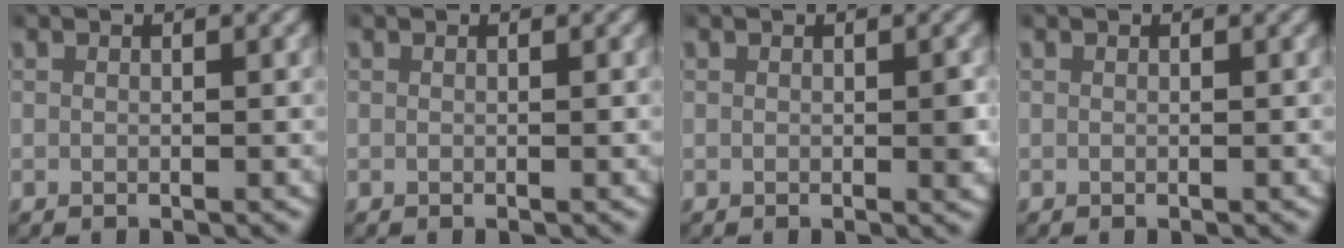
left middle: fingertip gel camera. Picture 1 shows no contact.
{"total": 0.0}
{"total": 0.8, "force": [0.1, 0.3, 0.8], "torque": [-0.008, -0.003, 0.002]}
{"total": 0.0}